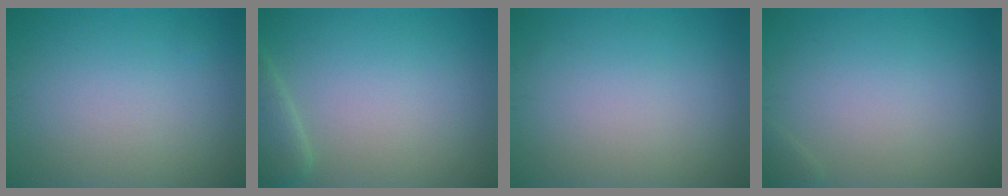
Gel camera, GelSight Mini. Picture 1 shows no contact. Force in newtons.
{"total": 2.2, "press": 2.2, "slide": 0.3}
{"total": 0.0}
{"total": 0.6, "press": 0.5, "slide": 0.1}